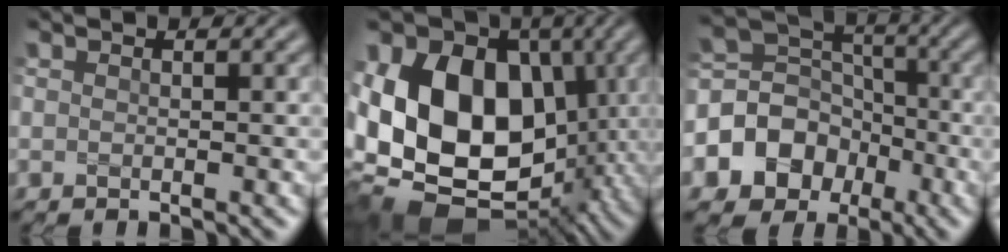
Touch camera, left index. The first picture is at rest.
{"total": 21.4, "force": [0.4, 16.4, 13.7], "torque": [-0.258, 0.007, 0.010]}
{"total": 8.4, "force": [-3.2, 7.2, 3.0], "torque": [-0.055, 0.013, -0.087]}